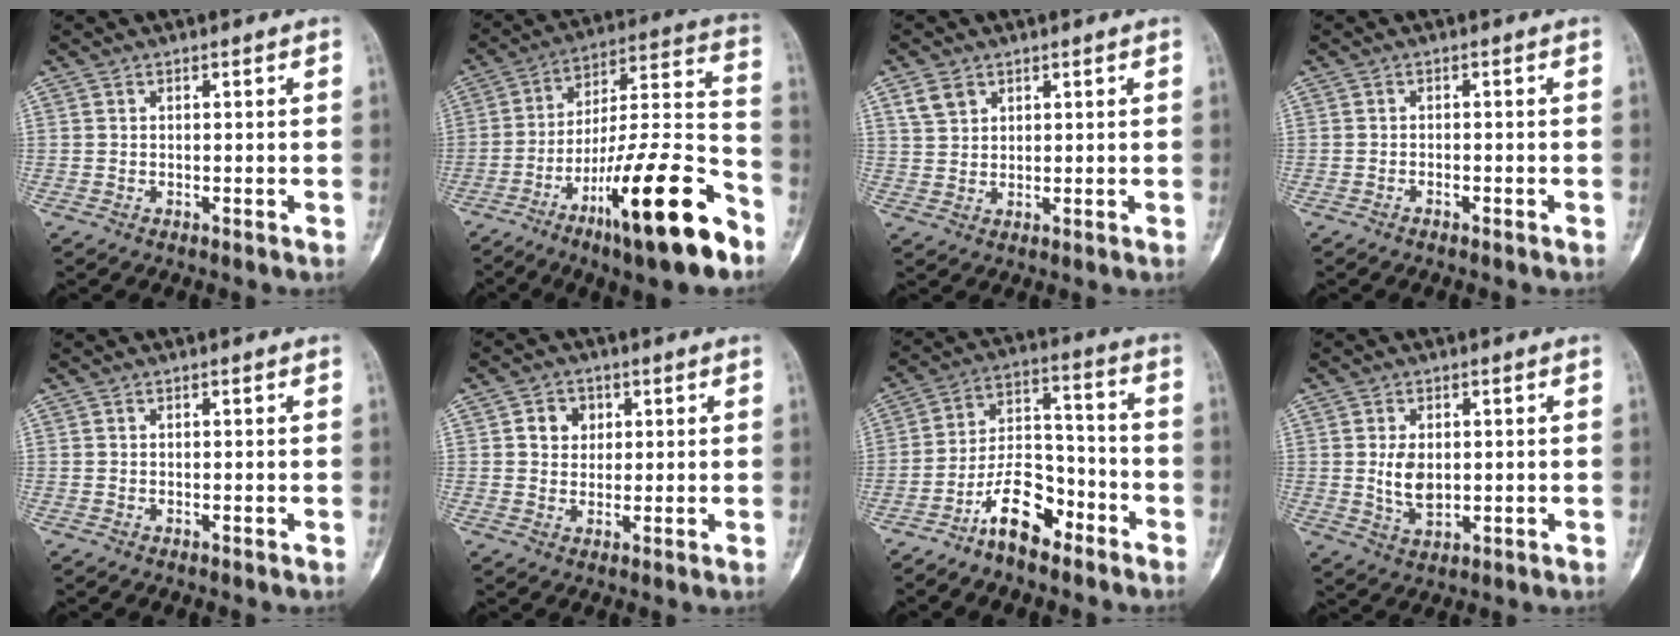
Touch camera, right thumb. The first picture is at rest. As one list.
[{"total": 23.7, "force": [-13.1, 4.2, 19.2], "torque": [-0.308, 0.068, -0.215]}, {"total": 3.8, "force": [2.1, 2.7, 1.6], "torque": [-0.021, -0.006, 0.047]}, {"total": 0.9, "force": [-0.7, 0.3, 0.4], "torque": [-0.013, 0.007, -0.012]}, {"total": 0.0}, {"total": 4.5, "force": [1.3, 3.8, 1.9], "torque": [-0.006, -0.001, 0.019]}, {"total": 11.1, "force": [-7.2, 5.2, 6.7], "torque": [-0.111, 0.071, -0.137]}, {"total": 5.6, "force": [0.5, 3.5, 4.3], "torque": [-0.073, -0.010, 0.019]}]